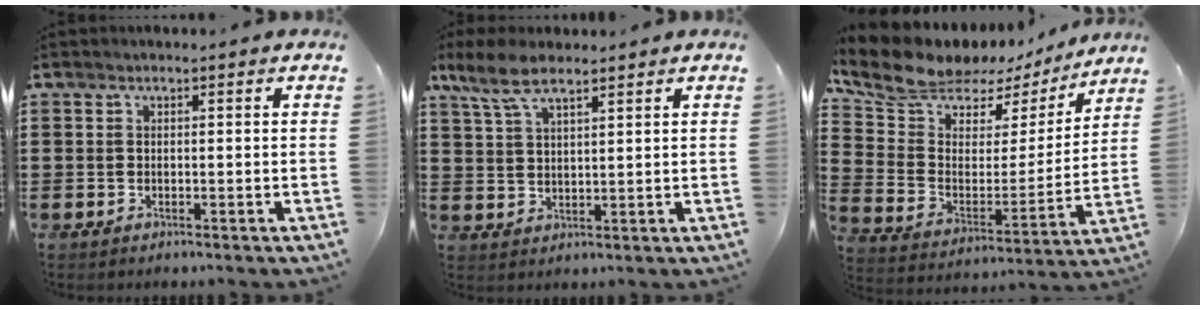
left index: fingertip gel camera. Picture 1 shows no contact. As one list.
[{"total": 6.3, "force": [4.6, 2.0, 3.9], "torque": [-0.088, 0.001, 0.084]}, {"total": 8.6, "force": [7.1, 4.2, 2.4], "torque": [-0.092, -0.040, 0.125]}]